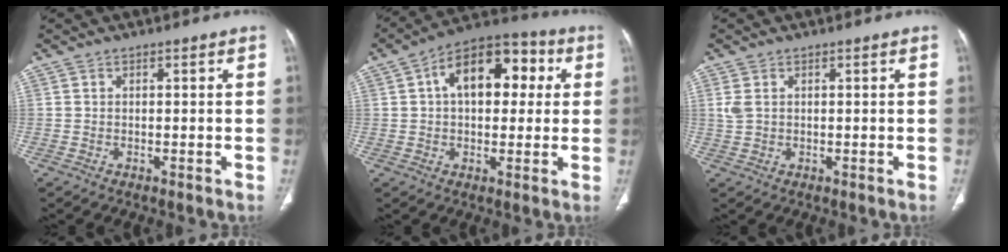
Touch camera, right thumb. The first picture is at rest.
{"total": 15.7, "force": [3.6, 9.3, 12.1], "torque": [-0.150, 0.029, 0.047]}
{"total": 2.2, "force": [0.7, 1.5, 1.5], "torque": [-0.043, 0.006, 0.021]}